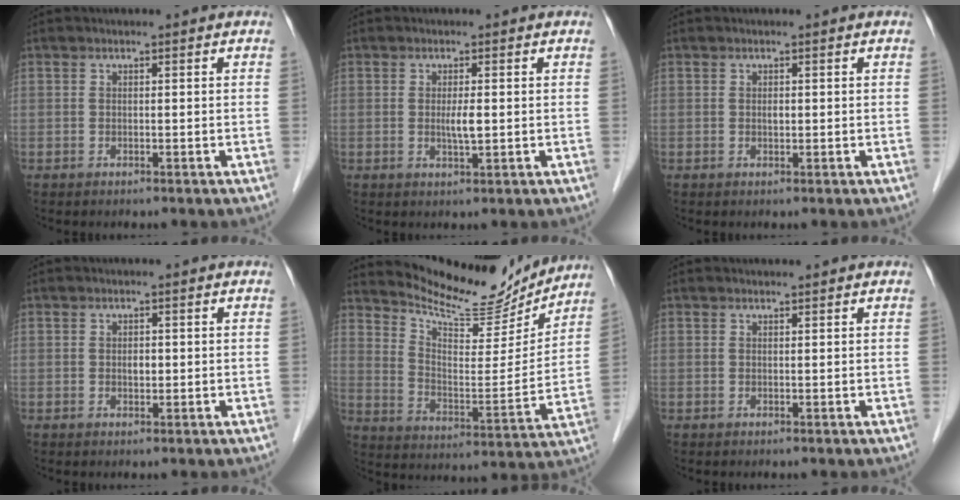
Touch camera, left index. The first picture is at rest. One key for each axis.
{"total": 2.2, "fx": 0.1, "fy": 0.3, "fz": 2.2, "tx": -0.042, "ty": -0.003, "tz": 0.002}
{"total": 0.6, "fx": 0.2, "fy": 0.4, "fz": 0.4, "tx": -0.008, "ty": 0.000, "tz": 0.002}
{"total": 1.1, "fx": 0.1, "fy": 0.7, "fz": 0.8, "tx": -0.012, "ty": 0.001, "tz": 0.002}
{"total": 16.2, "fx": 15.4, "fy": 3.1, "fz": 3.9, "tx": -0.071, "ty": -0.028, "tz": 0.233}
{"total": 0.5, "fx": 0.5, "fy": 0.0, "fz": -0.1, "tx": -0.006, "ty": 0.001, "tz": 0.010}